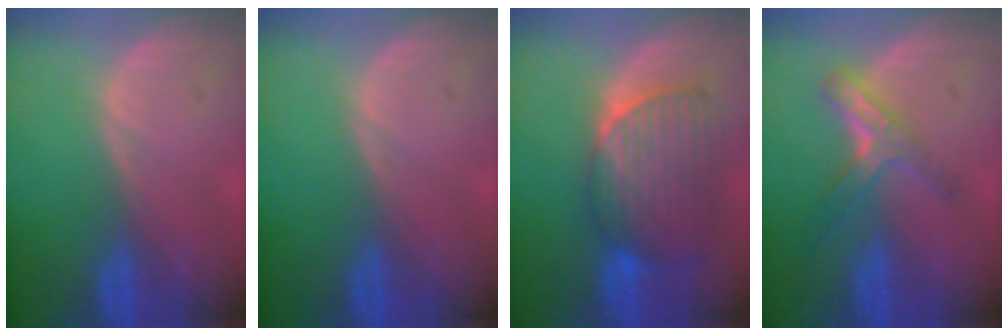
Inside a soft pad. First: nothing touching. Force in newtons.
{"total": 0.0}
{"total": 9.0, "press": 8.5, "slide": 2.9}
{"total": 5.4, "press": 5.0, "slide": 2.1}